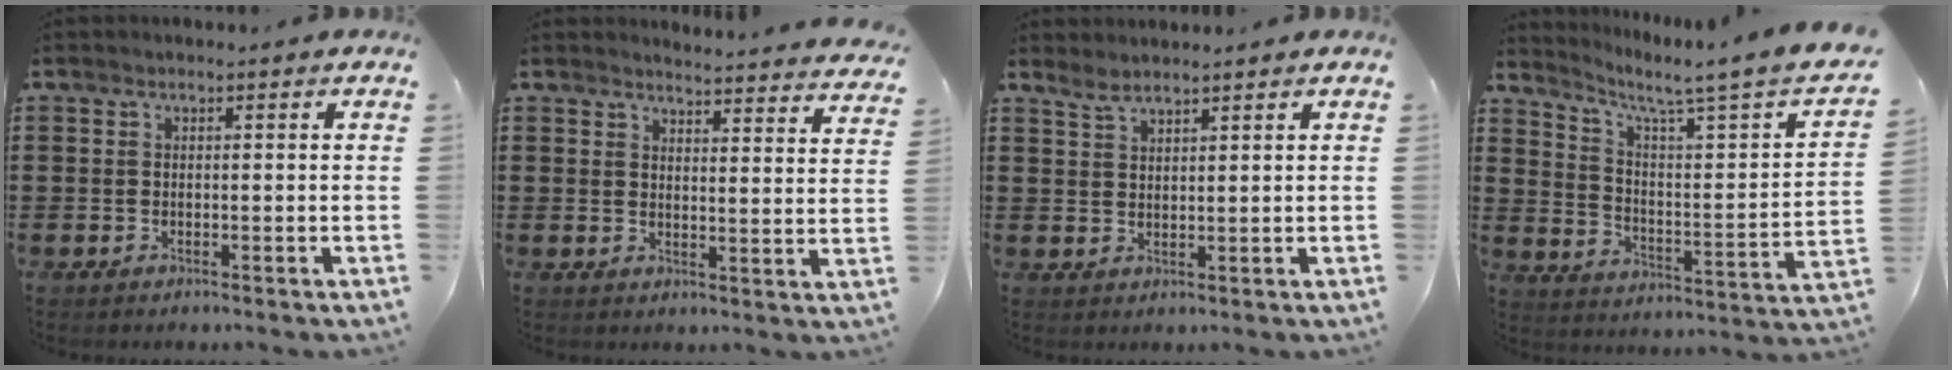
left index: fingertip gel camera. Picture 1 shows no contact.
{"total": 3.6, "force": [3.6, -0.4, 0.4], "torque": [-0.015, -0.028, 0.060]}
{"total": 2.1, "force": [2.0, 0.3, 0.4], "torque": [-0.013, 0.001, 0.039]}
{"total": 4.3, "force": [3.0, -0.7, 2.9], "torque": [-0.075, -0.043, 0.036]}